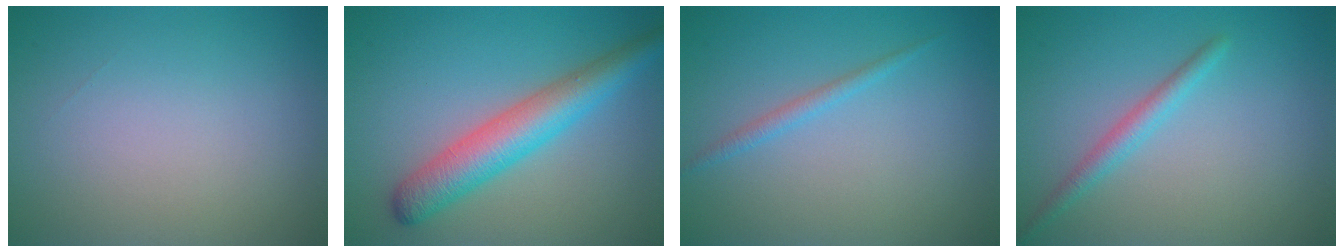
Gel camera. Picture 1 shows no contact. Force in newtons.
{"total": 5.5, "press": 5.5, "slide": 0.3}
{"total": 1.2, "press": 1.2, "slide": 0.1}
{"total": 1.9, "press": 1.9, "slide": 0.1}